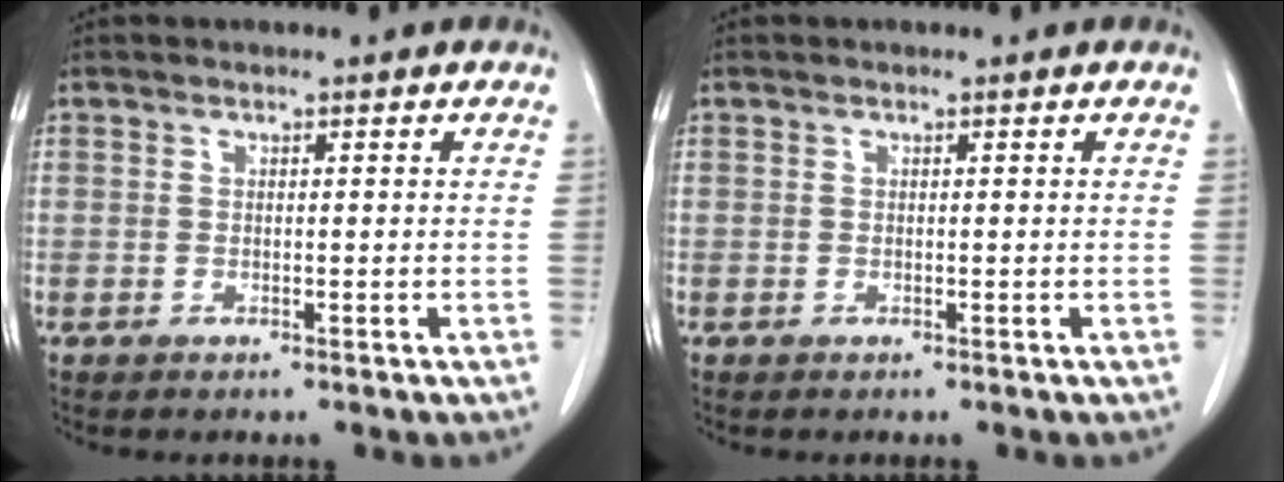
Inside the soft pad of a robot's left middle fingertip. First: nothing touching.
{"total": 0.0}